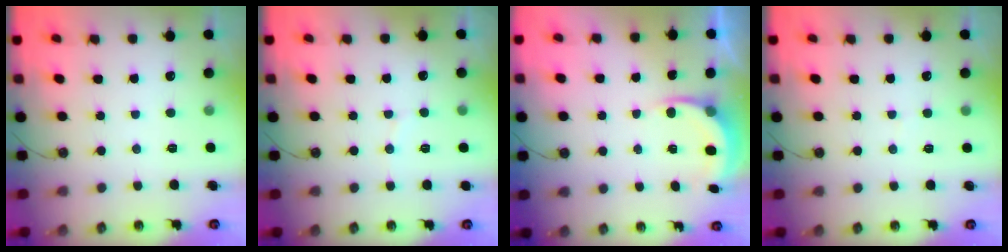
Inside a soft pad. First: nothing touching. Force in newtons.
{"total": 3.7, "press": 3.5, "slide": 1.3}
{"total": 5.7, "press": 5.4, "slide": 1.6}
{"total": 2.5, "press": 2.5, "slide": 0.2}